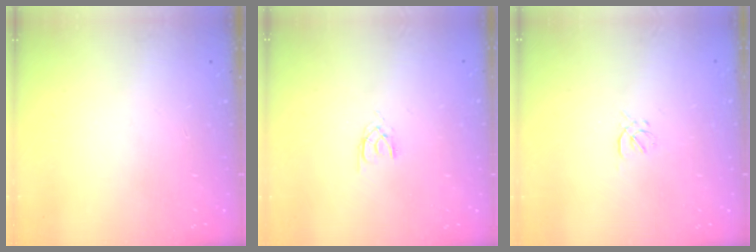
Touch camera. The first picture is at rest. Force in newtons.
{"total": 1.3, "press": 1.2, "slide": 0.3}
{"total": 0.7, "press": 0.5, "slide": 0.5}